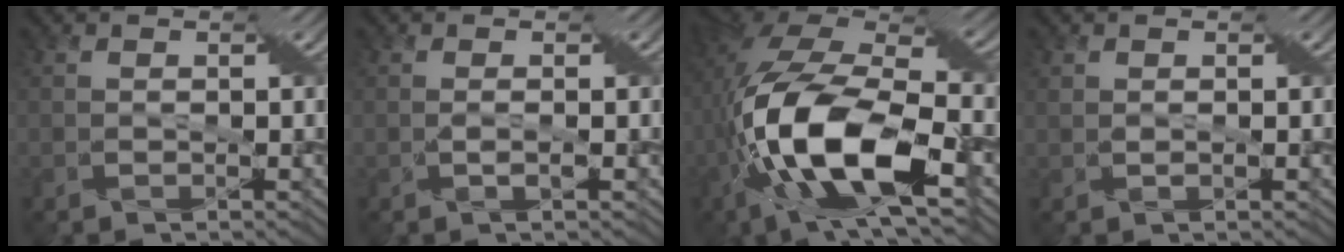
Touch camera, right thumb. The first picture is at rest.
{"total": 1.0, "force": [-0.2, -0.1, 1.0], "torque": [-0.018, -0.002, -0.001]}
{"total": 17.4, "force": [-4.8, 7.2, 15.1], "torque": [-0.322, -0.004, -0.085]}
{"total": 0.9, "force": [0.4, 0.6, 0.6], "torque": [-0.014, 0.000, 0.009]}